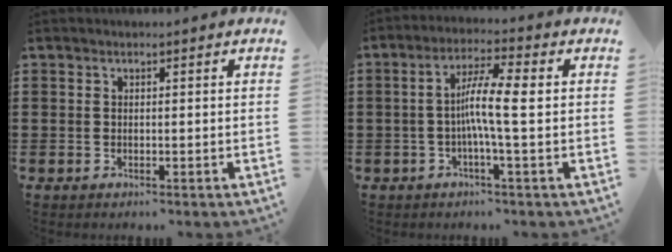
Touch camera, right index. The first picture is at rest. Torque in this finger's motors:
{"motor_torque": [0.82, -0.01, 0.40, 0.10]}